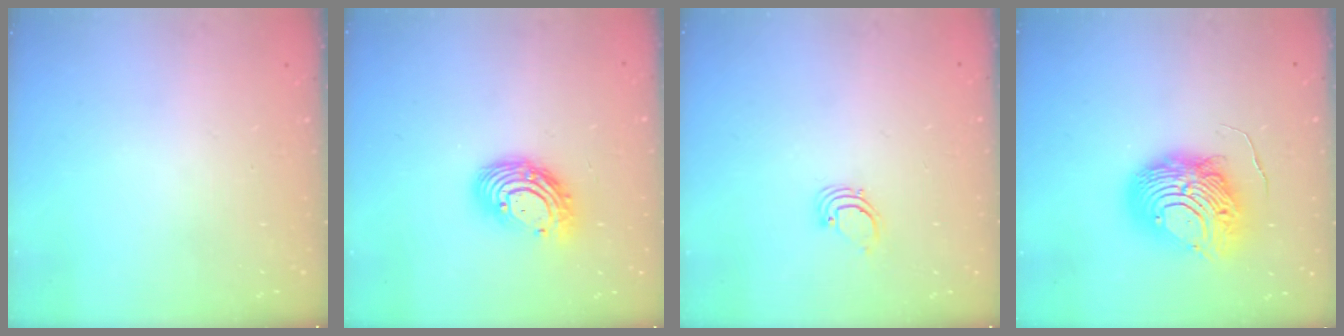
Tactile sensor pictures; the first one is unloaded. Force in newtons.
{"total": 12.1, "press": 12.0, "slide": 1.1}
{"total": 1.9, "press": 1.9, "slide": 0.1}
{"total": 12.2, "press": 12.2, "slide": 1.2}